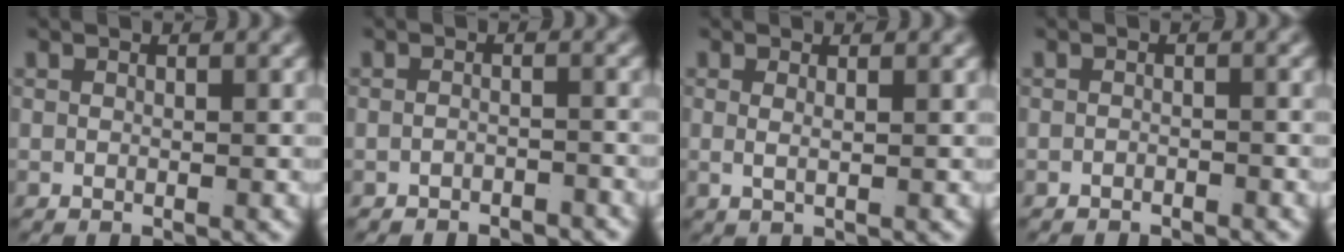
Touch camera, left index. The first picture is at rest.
{"total": 2.2, "force": [-2.2, 0.0, 0.2], "torque": [-0.003, -0.010, -0.032]}
{"total": 1.1, "force": [0.4, -0.3, 0.9], "torque": [-0.027, -0.014, 0.017]}
{"total": 1.1, "force": [-1.1, -0.3, -0.1], "torque": [-0.003, -0.008, -0.014]}